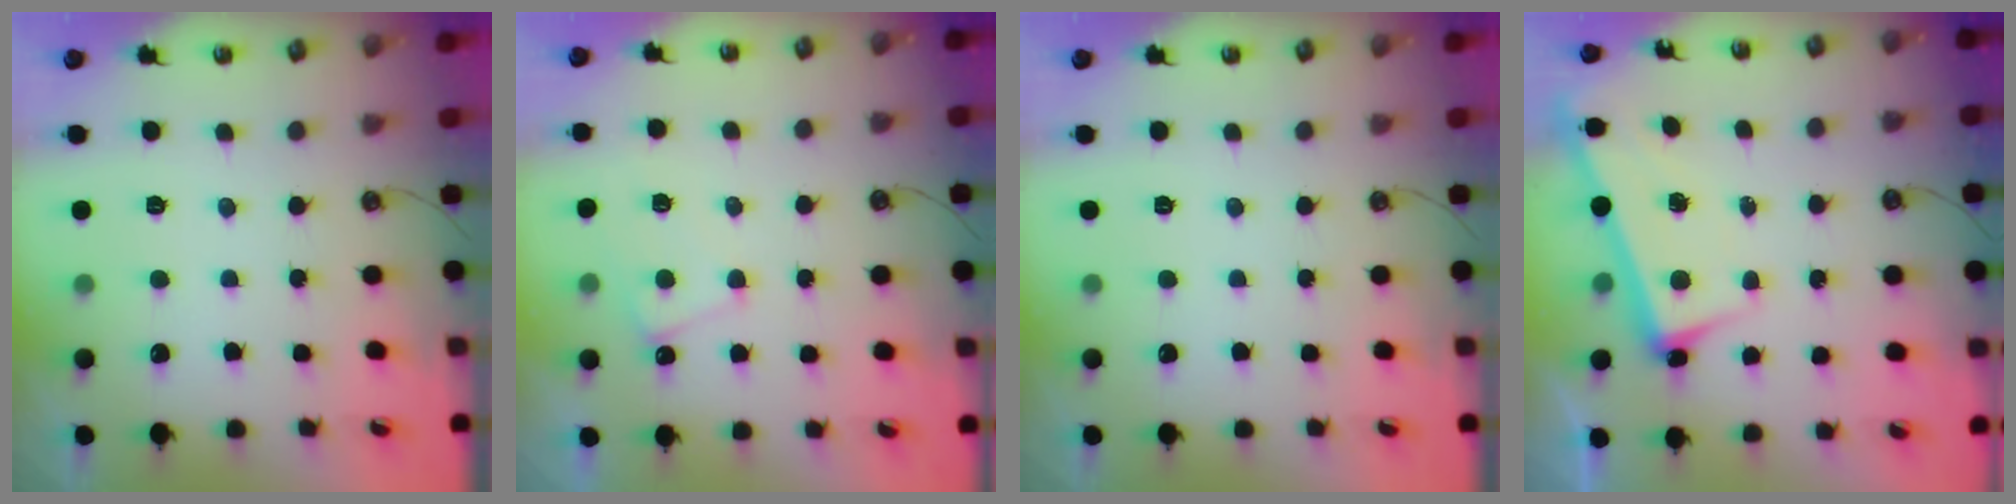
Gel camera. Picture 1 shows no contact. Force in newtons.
{"total": 0.9, "press": 0.7, "slide": 0.5}
{"total": 0.0}
{"total": 2.6, "press": 2.5, "slide": 0.7}